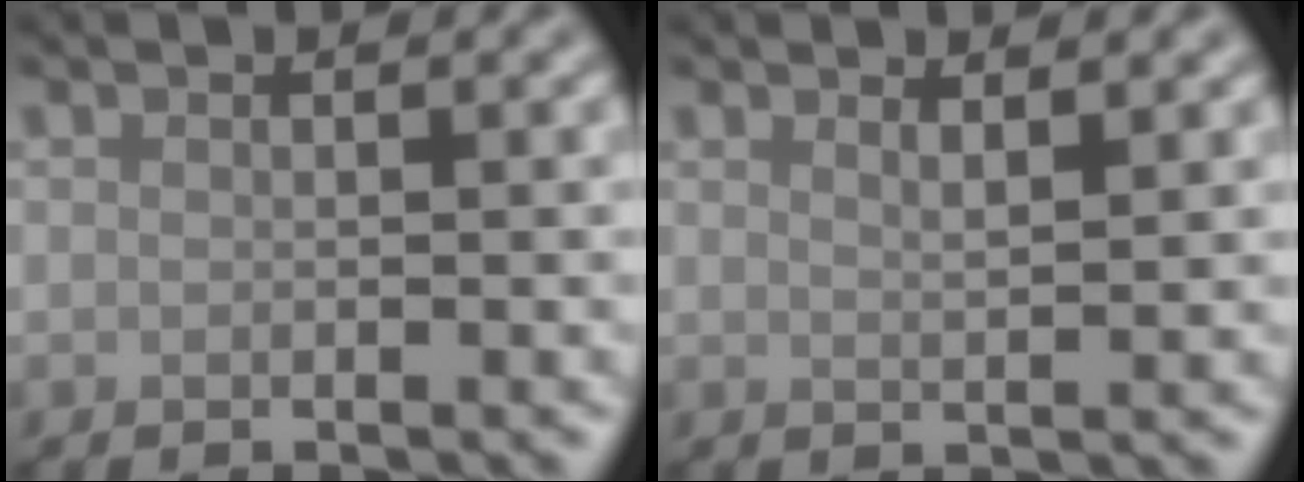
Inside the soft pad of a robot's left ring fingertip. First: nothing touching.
{"total": 1.6, "force": [1.2, 0.4, 0.9], "torque": [-0.005, 0.001, 0.014]}